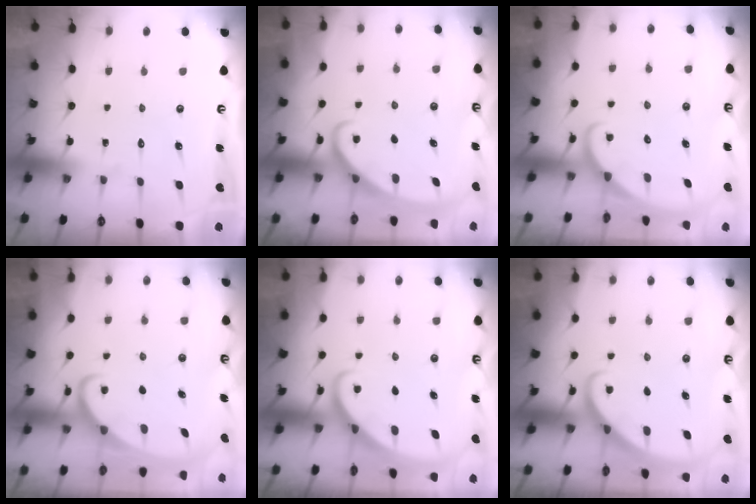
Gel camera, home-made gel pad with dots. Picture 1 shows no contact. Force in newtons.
{"total": 2.8, "press": 2.8, "slide": 0.4}
{"total": 1.8, "press": 1.8, "slide": 0.1}
{"total": 2.3, "press": 2.3, "slide": 0.3}
{"total": 2.4, "press": 2.4, "slide": 0.2}
{"total": 2.9, "press": 2.9, "slide": 0.2}